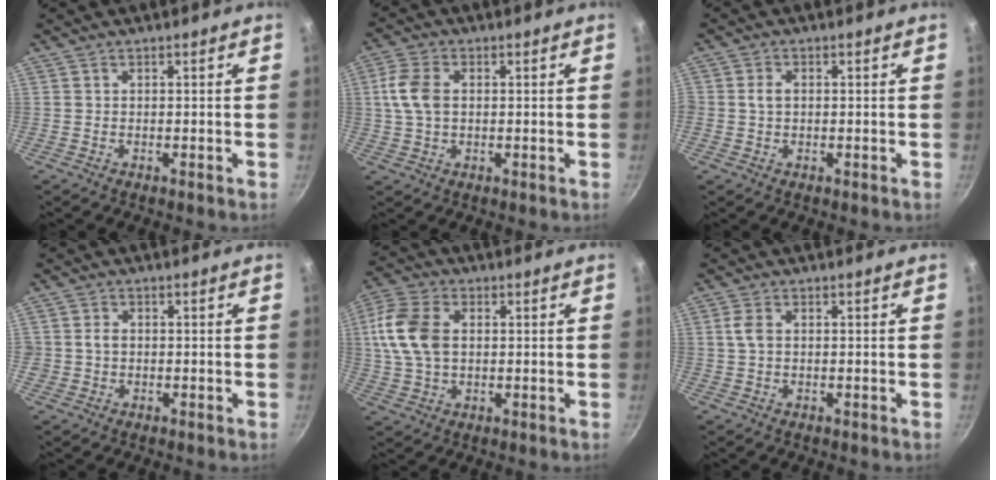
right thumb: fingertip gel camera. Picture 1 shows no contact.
{"total": 6.8, "force": [0.9, 4.4, 5.1], "torque": [-0.103, 0.009, 0.012]}
{"total": 2.2, "force": [0.2, 1.7, 1.5], "torque": [-0.023, 0.006, 0.002]}
{"total": 2.2, "force": [-0.1, 1.9, 1.1], "torque": [-0.009, 0.008, -0.002]}
{"total": 11.8, "force": [1.6, 7.8, 8.7], "torque": [-0.168, 0.013, 0.021]}
{"total": 2.7, "force": [0.4, 1.7, 2.1], "torque": [-0.047, 0.005, 0.005]}